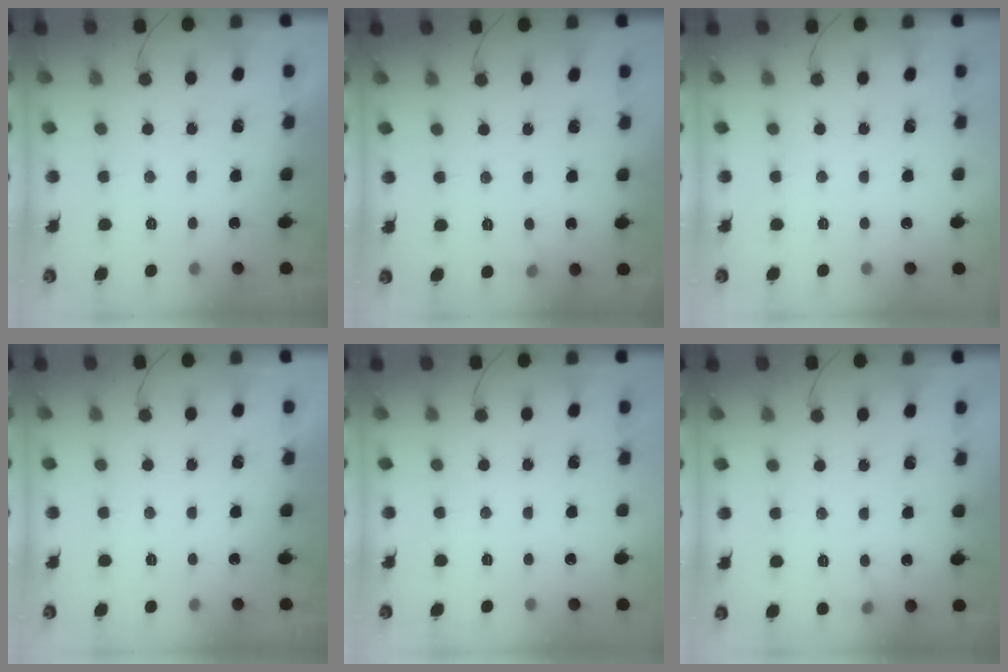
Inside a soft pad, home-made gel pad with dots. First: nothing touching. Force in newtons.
{"total": 3.9, "press": 3.7, "slide": 1.2}
{"total": 0.0}
{"total": 0.0}
{"total": 0.0}
{"total": 5.1, "press": 4.9, "slide": 1.5}